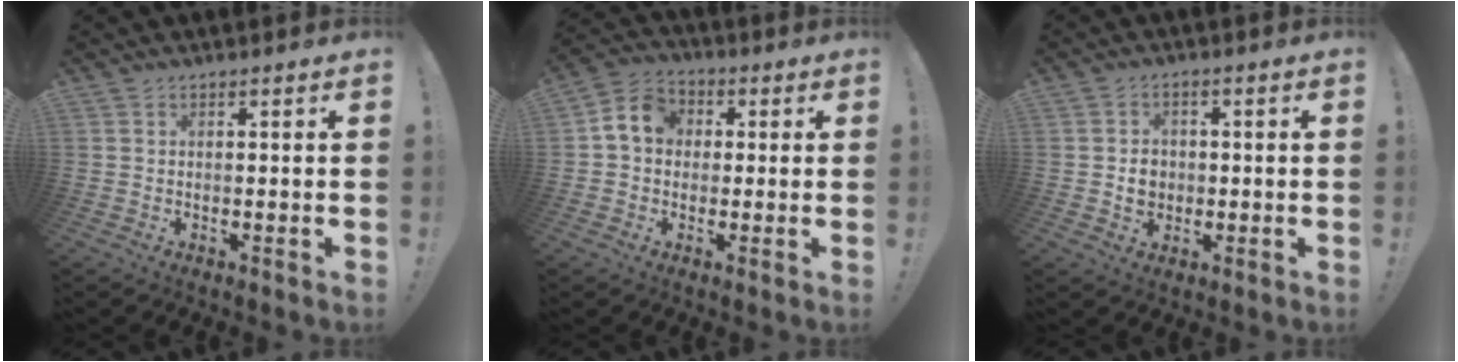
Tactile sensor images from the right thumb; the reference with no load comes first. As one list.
[{"total": 8.1, "force": [1.1, 6.9, 4.1], "torque": [-0.064, 0.018, 0.026]}, {"total": 5.5, "force": [-0.4, 4.9, 2.6], "torque": [-0.022, 0.006, -0.008]}]